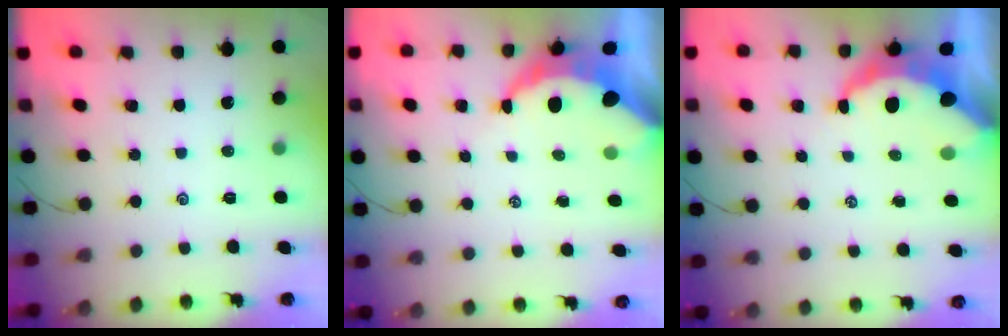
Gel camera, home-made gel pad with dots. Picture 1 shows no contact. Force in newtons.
{"total": 8.5, "press": 8.5, "slide": 0.7}
{"total": 8.7, "press": 8.6, "slide": 0.8}